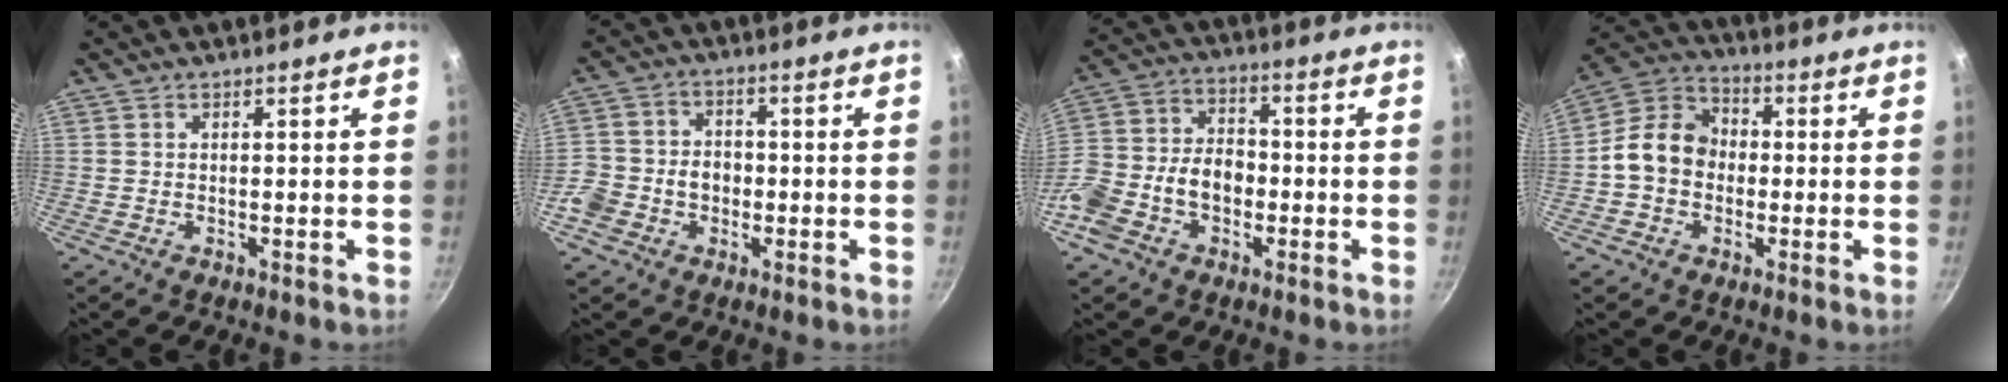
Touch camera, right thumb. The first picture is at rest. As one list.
[{"total": 9.1, "force": [-2.9, 7.5, 4.3], "torque": [-0.060, 0.029, -0.064]}, {"total": 14.1, "force": [-4.3, 9.8, 9.2], "torque": [-0.156, 0.044, -0.088]}, {"total": 10.4, "force": [-1.0, 8.5, 5.9], "torque": [-0.073, 0.032, -0.042]}]